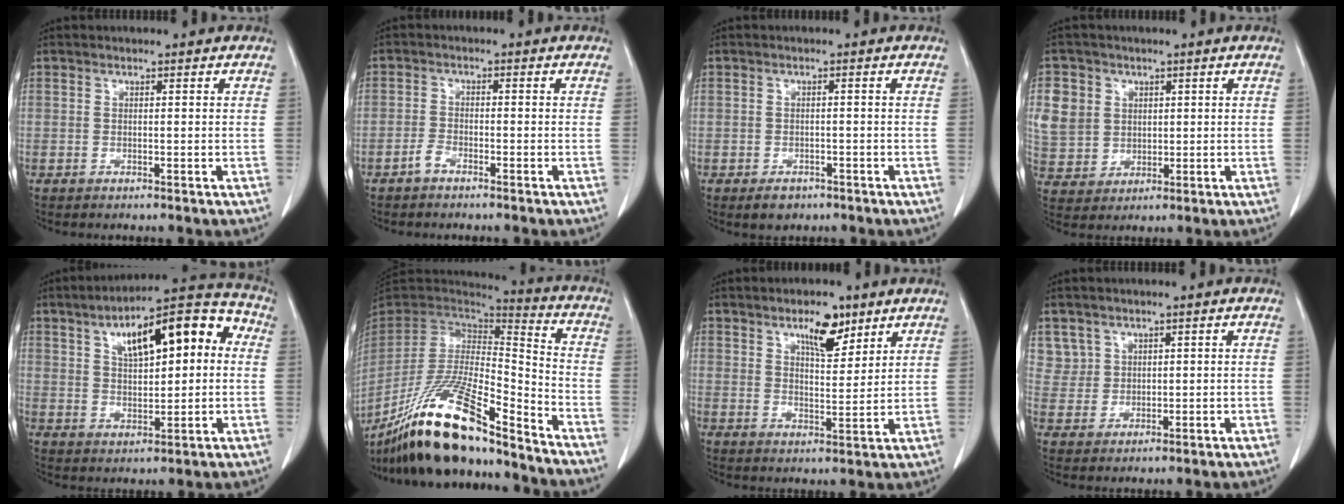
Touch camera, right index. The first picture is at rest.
{"total": 1.9, "force": [-1.5, 0.7, 0.9], "torque": [-0.017, 0.002, -0.029]}
{"total": 2.5, "force": [-1.7, 1.6, 1.1], "torque": [-0.014, 0.001, -0.015]}
{"total": 10.5, "force": [3.1, 9.5, 3.2], "torque": [-0.090, 0.026, 0.076]}
{"total": 15.6, "force": [4.4, 5.5, 13.9], "torque": [-0.197, 0.044, 0.066]}
{"total": 21.0, "force": [-16.1, 2.9, 13.2], "torque": [-0.269, -0.022, -0.299]}
{"total": 6.8, "force": [4.5, 2.4, 4.5], "torque": [-0.075, 0.000, 0.073]}
{"total": 4.1, "force": [2.5, 3.2, -0.4], "torque": [0.024, 0.004, 0.051]}